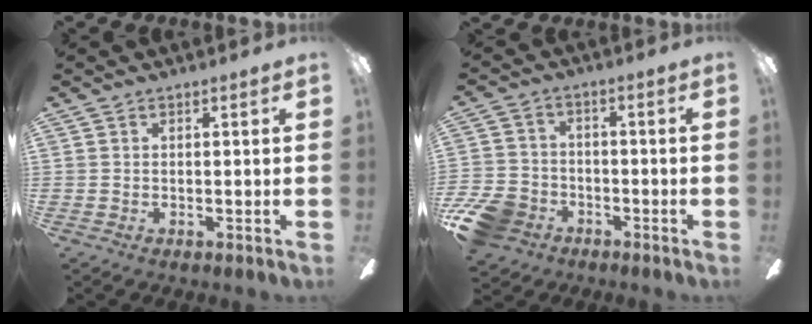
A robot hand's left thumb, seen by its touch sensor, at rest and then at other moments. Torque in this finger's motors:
{"motor_torque": [-0.68, 1.29, 0.21, -0.11, 0.08]}